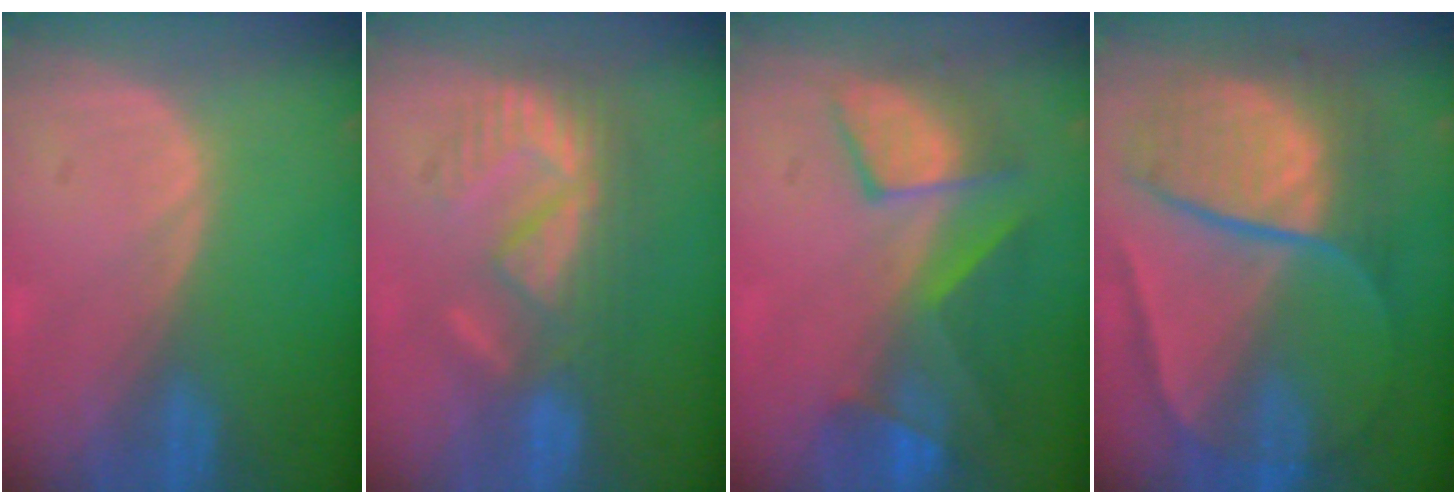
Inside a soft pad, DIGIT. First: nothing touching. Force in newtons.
{"total": 9.5, "press": 8.1, "slide": 4.8}
{"total": 8.7, "press": 8.2, "slide": 2.8}
{"total": 10.8, "press": 10.8, "slide": 1.1}